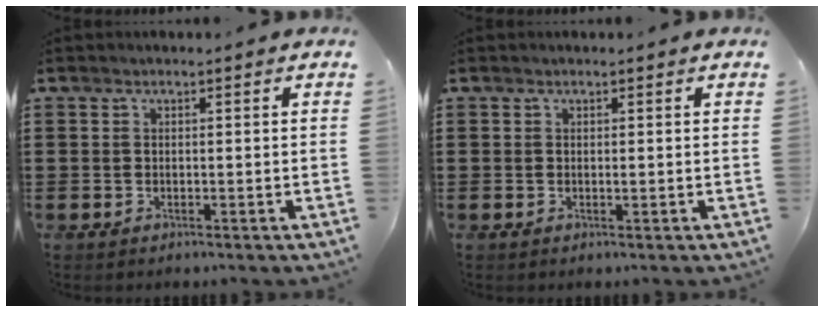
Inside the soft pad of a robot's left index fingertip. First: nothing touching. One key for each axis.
{"total": 0.0}